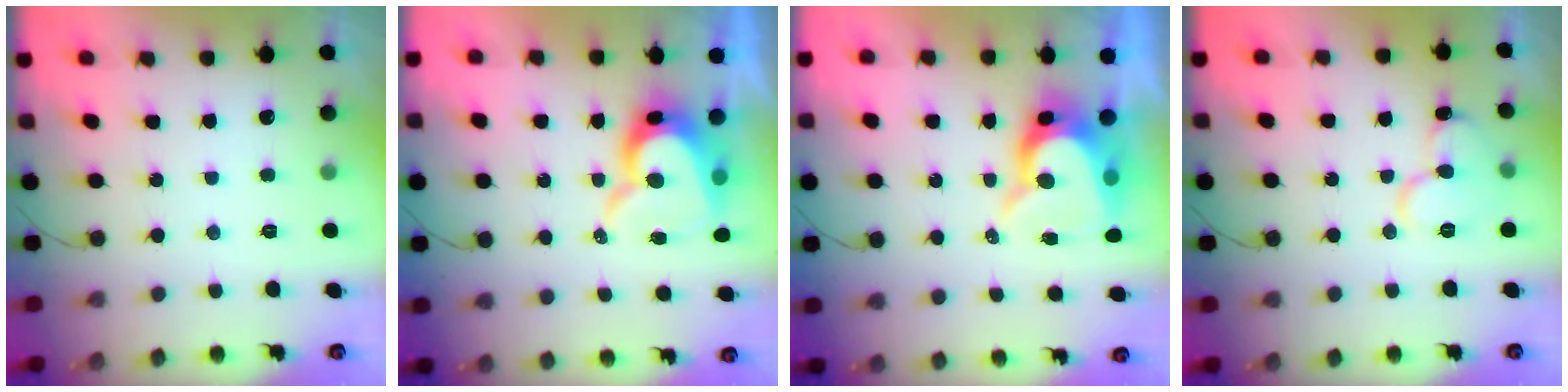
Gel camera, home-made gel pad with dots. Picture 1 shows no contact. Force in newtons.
{"total": 12.5, "press": 12.5, "slide": 1.2}
{"total": 9.4, "press": 9.4, "slide": 0.9}
{"total": 11.2, "press": 11.1, "slide": 1.2}